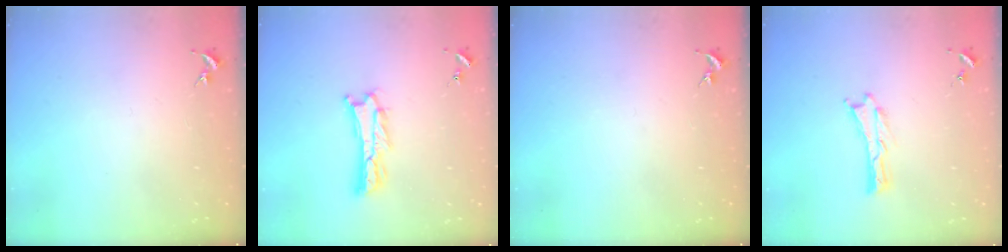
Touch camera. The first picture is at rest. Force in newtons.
{"total": 3.0, "press": 2.9, "slide": 0.4}
{"total": 0.0}
{"total": 0.0}